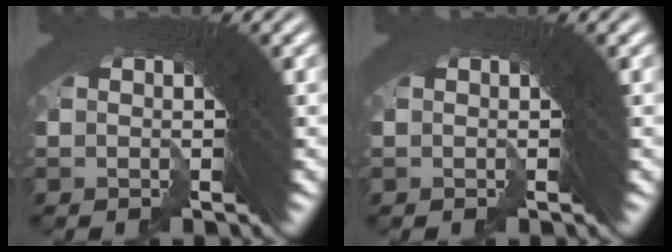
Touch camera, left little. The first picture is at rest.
{"total": 0.0}